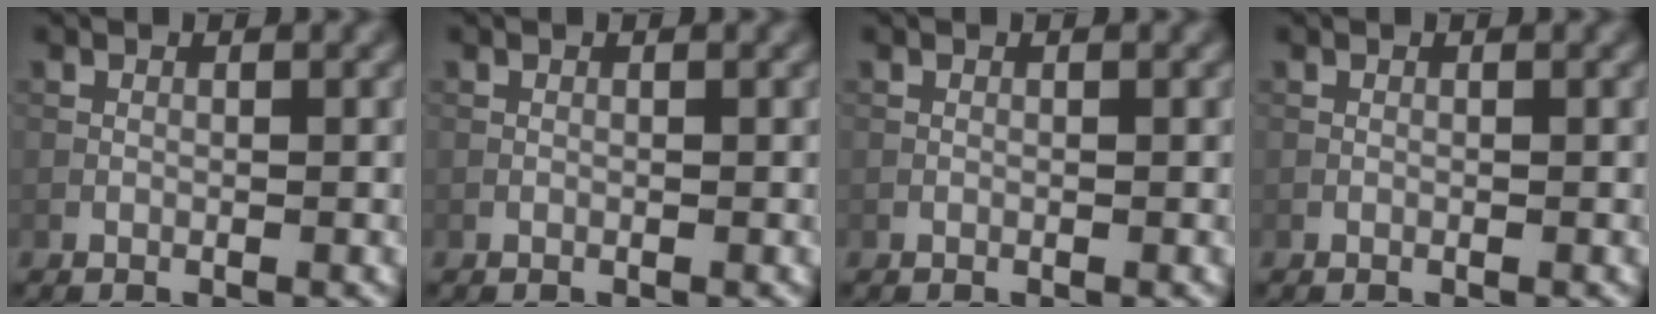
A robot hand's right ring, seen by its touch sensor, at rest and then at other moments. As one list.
[{"total": 0.0}, {"total": 0.0}, {"total": 0.0}]